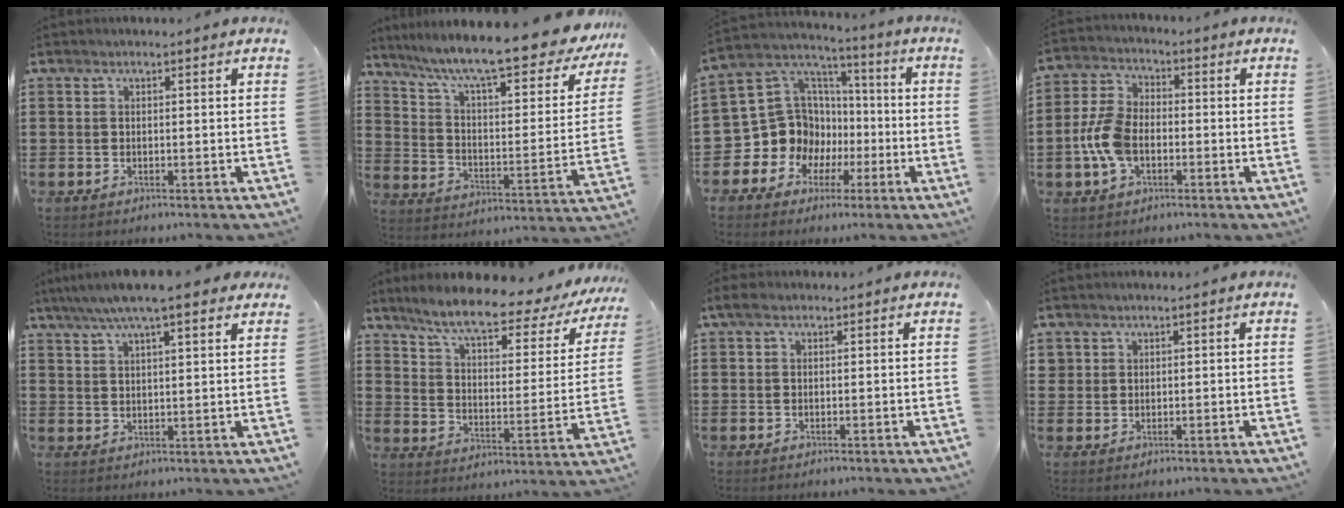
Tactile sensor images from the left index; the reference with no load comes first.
{"total": 11.5, "force": [9.4, 0.8, 6.6], "torque": [-0.144, -0.067, 0.152]}
{"total": 12.1, "force": [-2.2, 11.4, 3.5], "torque": [-0.121, -0.014, -0.033]}
{"total": 8.0, "force": [-1.7, 5.0, 5.9], "torque": [-0.153, 0.001, -0.039]}
{"total": 6.8, "force": [5.4, 0.8, 4.1], "torque": [-0.093, -0.009, 0.095]}
{"total": 8.7, "force": [6.8, 0.9, 5.4], "torque": [-0.120, -0.036, 0.109]}
{"total": 1.7, "force": [0.3, 1.1, 1.2], "torque": [-0.026, 0.009, 0.004]}
{"total": 1.4, "force": [0.9, 1.1, 0.1], "torque": [-0.006, 0.003, 0.018]}